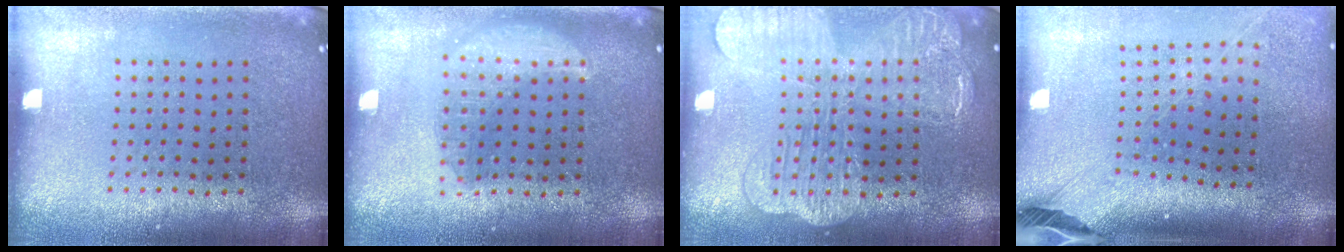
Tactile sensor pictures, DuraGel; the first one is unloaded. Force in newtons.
{"total": 2.9, "press": 2.9, "slide": 0.3}
{"total": 3.1, "press": 3.1, "slide": 0.5}
{"total": 2.7, "press": 2.0, "slide": 1.8}